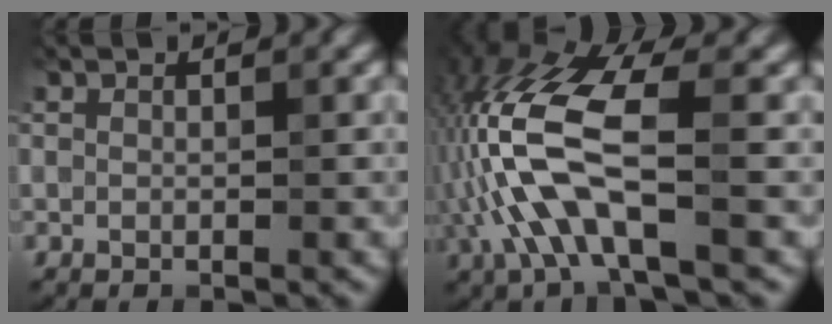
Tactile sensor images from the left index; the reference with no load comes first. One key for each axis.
{"total": 9.5, "fx": -1.9, "fy": 3.8, "fz": 8.5, "tx": -0.200, "ty": 0.018, "tz": -0.042}